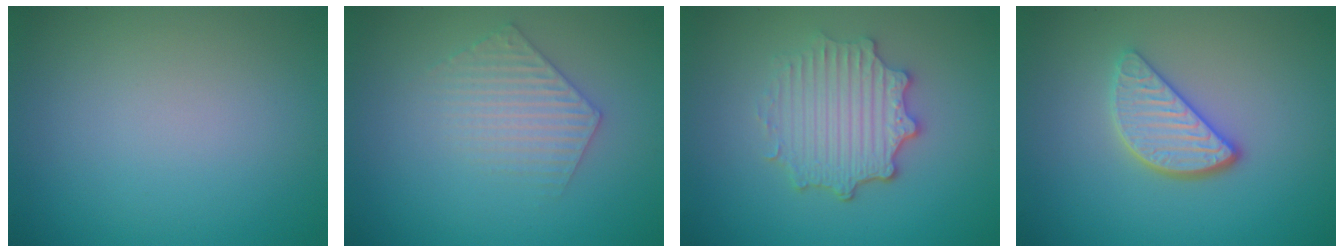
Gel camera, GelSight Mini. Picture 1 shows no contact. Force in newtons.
{"total": 2.9, "press": 2.9, "slide": 0.5}
{"total": 4.4, "press": 3.6, "slide": 2.5}
{"total": 3.5, "press": 2.9, "slide": 1.9}